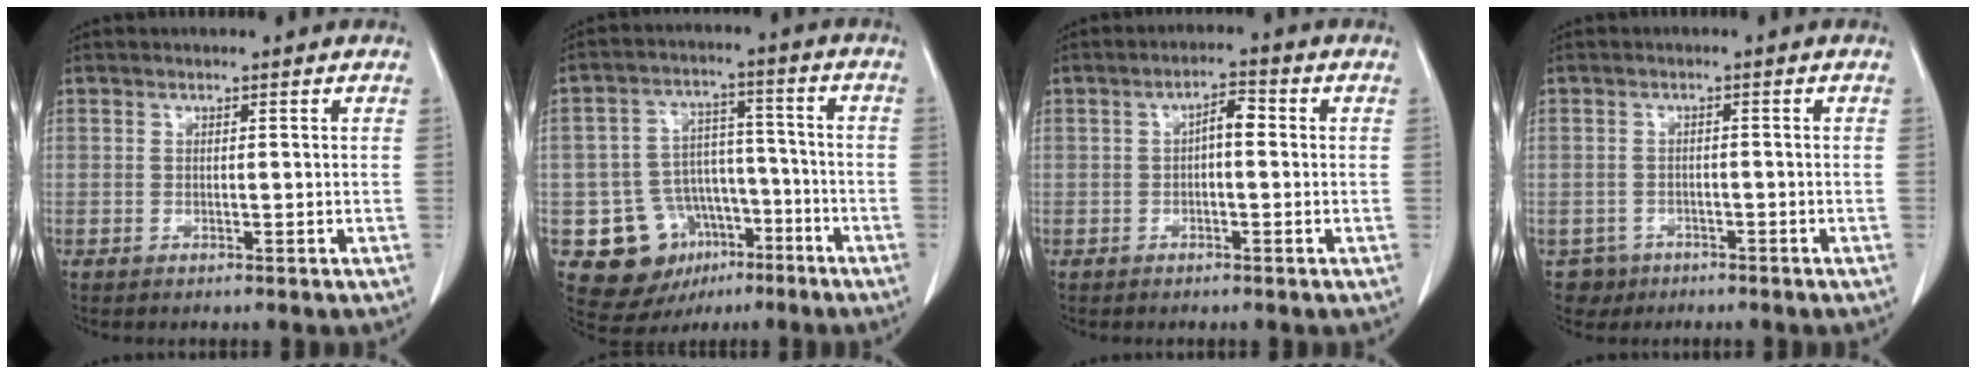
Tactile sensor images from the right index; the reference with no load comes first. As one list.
[{"total": 12.3, "force": [-5.6, 10.0, 4.5], "torque": [-0.068, 0.041, -0.074]}, {"total": 3.2, "force": [0.1, 1.1, 3.0], "torque": [-0.049, 0.013, -0.001]}, {"total": 3.2, "force": [-1.9, 2.6, -0.4], "torque": [0.008, 0.009, -0.030]}]